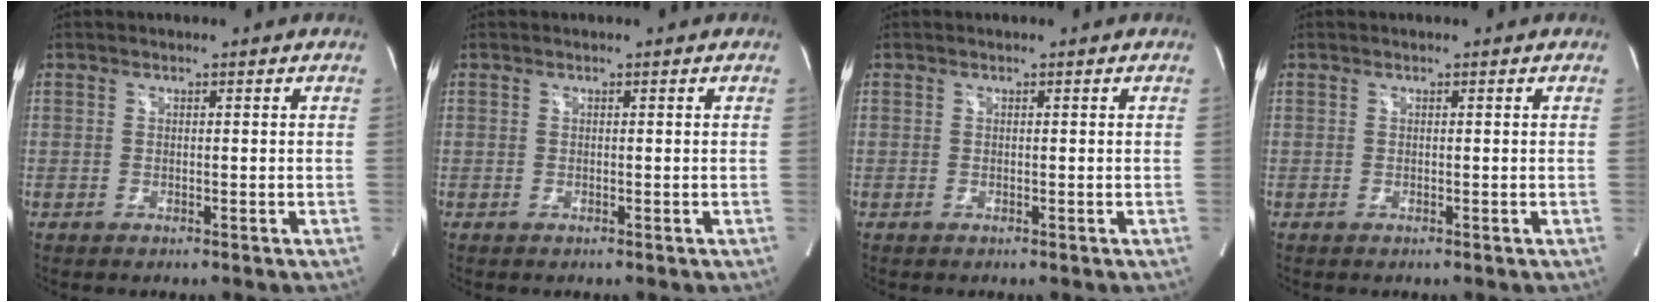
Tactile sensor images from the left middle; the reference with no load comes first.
{"total": 0.0}
{"total": 0.0}
{"total": 0.0}